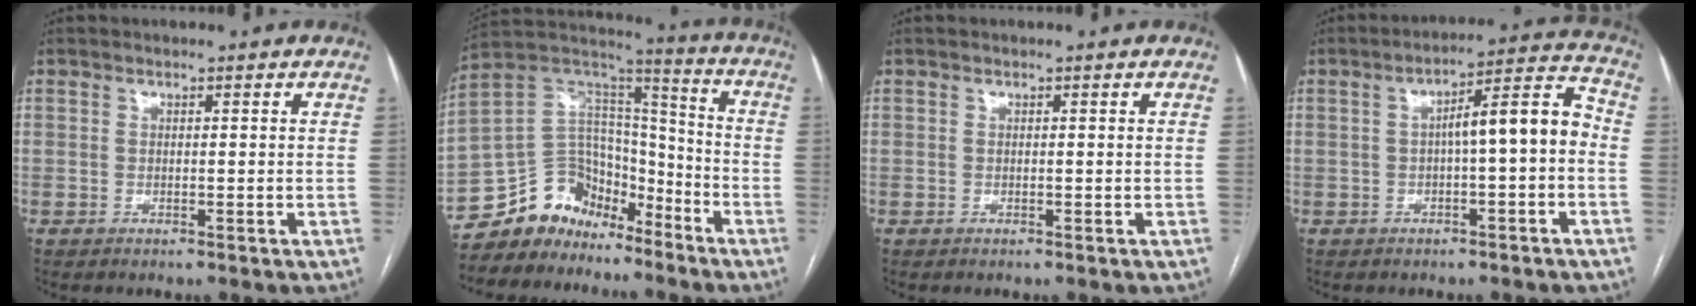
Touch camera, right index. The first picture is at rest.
{"total": 12.6, "force": [-10.1, 7.2, 1.8], "torque": [-0.030, 0.091, -0.183]}
{"total": 0.0}
{"total": 8.6, "force": [-0.7, 1.4, 8.4], "torque": [-0.119, 0.036, -0.010]}